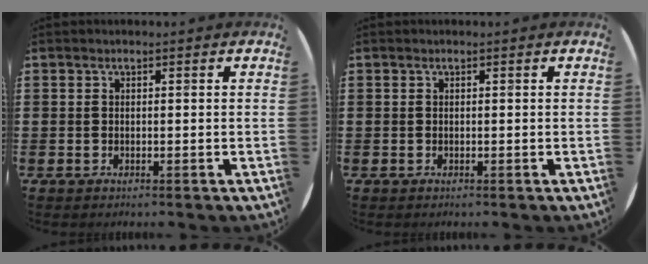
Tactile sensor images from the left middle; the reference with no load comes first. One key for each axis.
{"total": 0.0}